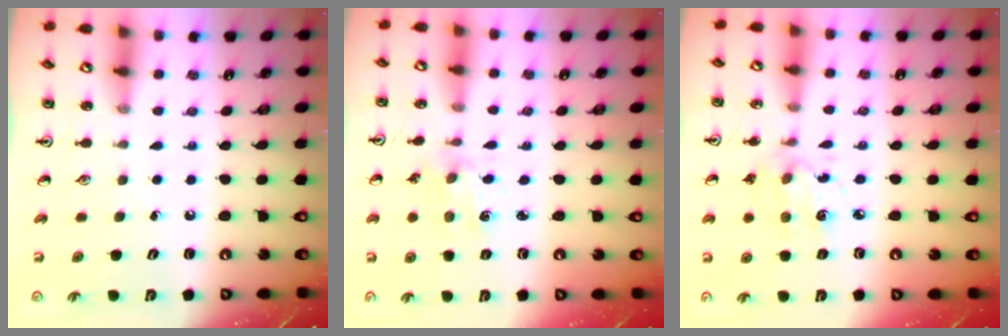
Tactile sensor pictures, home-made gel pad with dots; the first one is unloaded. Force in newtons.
{"total": 1.8, "press": 1.8, "slide": 0.3}
{"total": 5.6, "press": 5.3, "slide": 1.7}